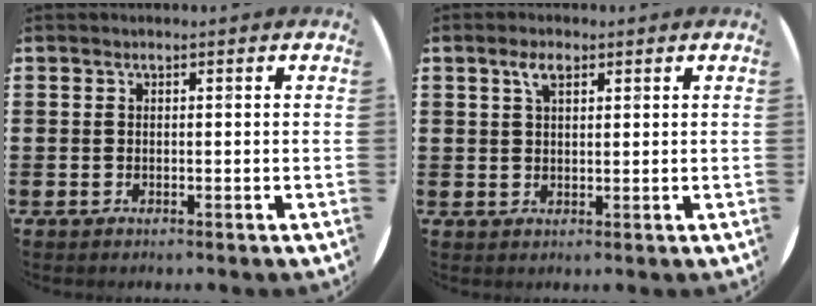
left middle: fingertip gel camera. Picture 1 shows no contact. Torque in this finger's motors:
{"motor_torque": [0.40, -0.05, 0.05, 0.01]}